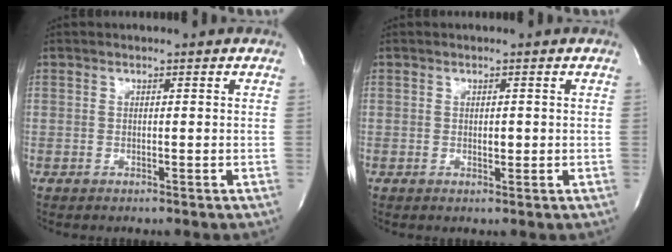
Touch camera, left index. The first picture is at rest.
{"total": 0.9, "force": [-0.3, 0.5, 0.7], "torque": [-0.007, -0.004, -0.005]}